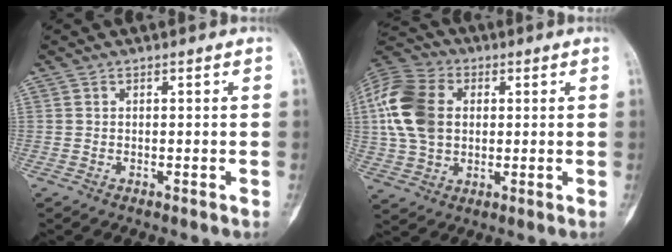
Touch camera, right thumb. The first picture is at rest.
{"total": 16.4, "force": [2.5, 11.8, 11.1], "torque": [-0.219, 0.013, 0.044]}